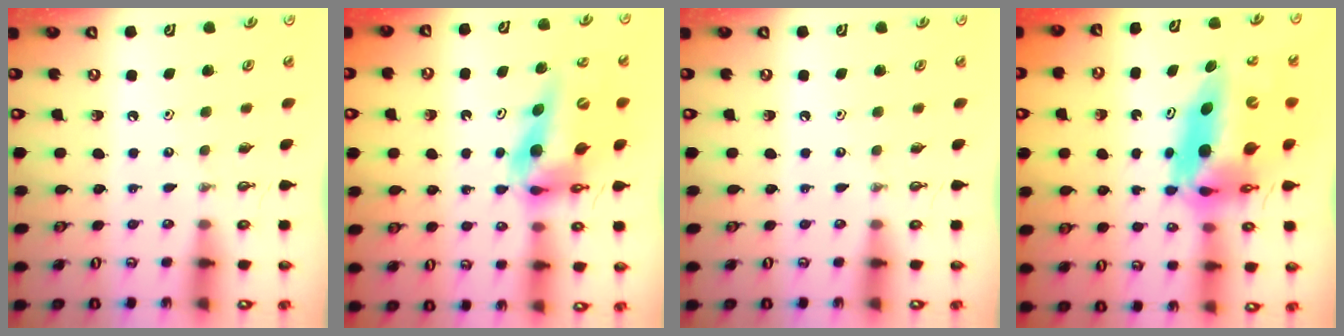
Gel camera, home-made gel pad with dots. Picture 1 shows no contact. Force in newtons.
{"total": 13.8, "press": 13.8, "slide": 1.2}
{"total": 0.0}
{"total": 14.3, "press": 14.0, "slide": 2.8}